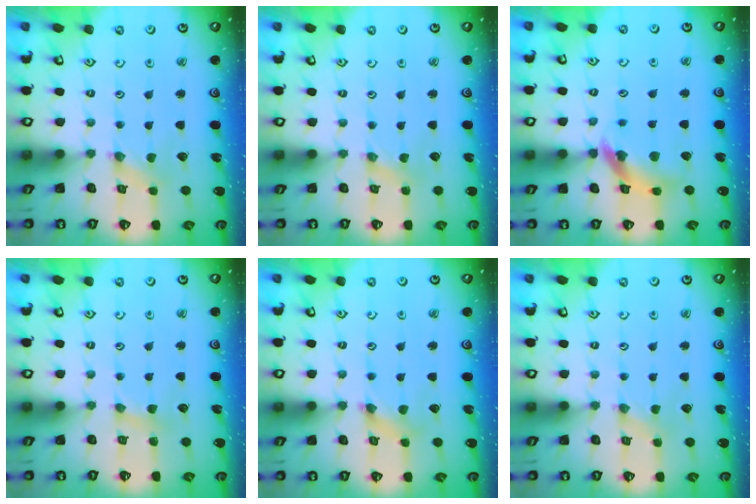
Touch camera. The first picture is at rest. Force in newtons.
{"total": 1.1, "press": 1.1, "slide": 0.2}
{"total": 13.1, "press": 13.0, "slide": 1.7}
{"total": 3.2, "press": 3.2, "slide": 0.5}
{"total": 2.4, "press": 2.4, "slide": 0.4}
{"total": 0.0}